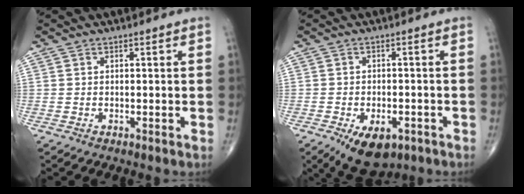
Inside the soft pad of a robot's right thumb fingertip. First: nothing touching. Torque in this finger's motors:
{"motor_torque": [0.71, 0.31, 0.02, -0.29, 0.04]}